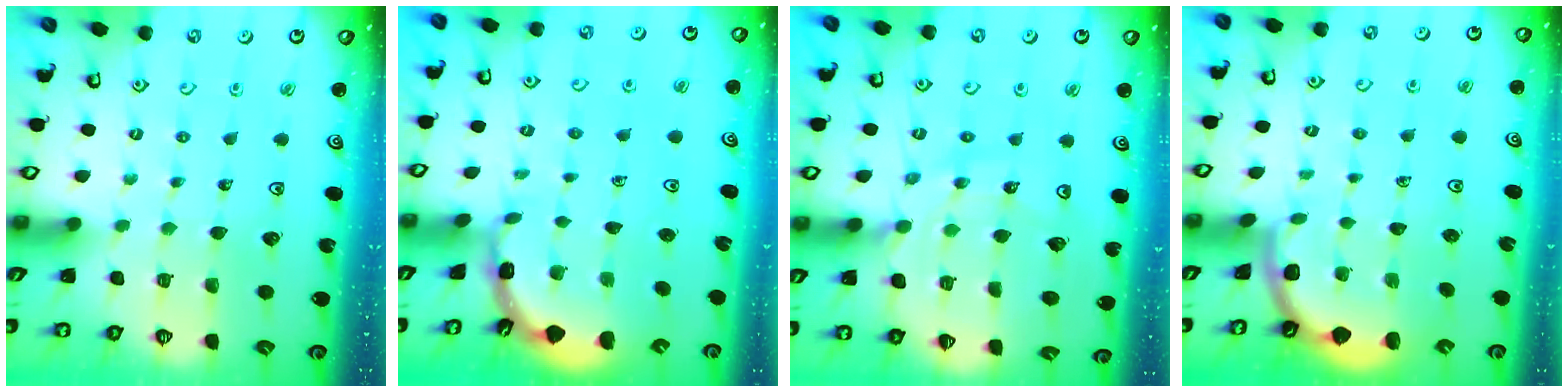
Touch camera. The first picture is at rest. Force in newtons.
{"total": 1.9, "press": 1.9, "slide": 0.1}
{"total": 14.2, "press": 14.1, "slide": 1.7}
{"total": 1.7, "press": 1.6, "slide": 0.1}